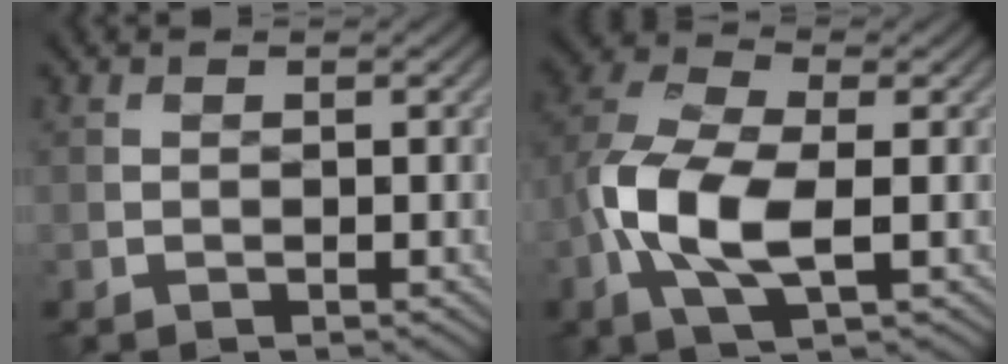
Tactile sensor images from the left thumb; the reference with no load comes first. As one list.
[{"total": 10.1, "force": [-2.0, 4.8, 8.6], "torque": [-0.199, 0.004, -0.045]}]